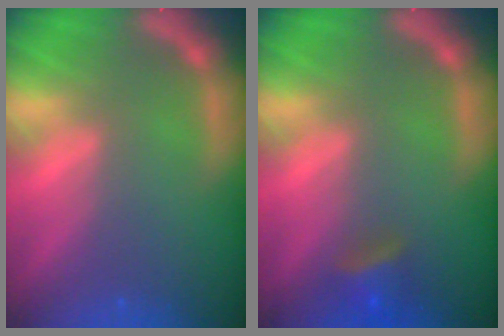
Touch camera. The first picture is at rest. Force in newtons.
{"total": 2.9}